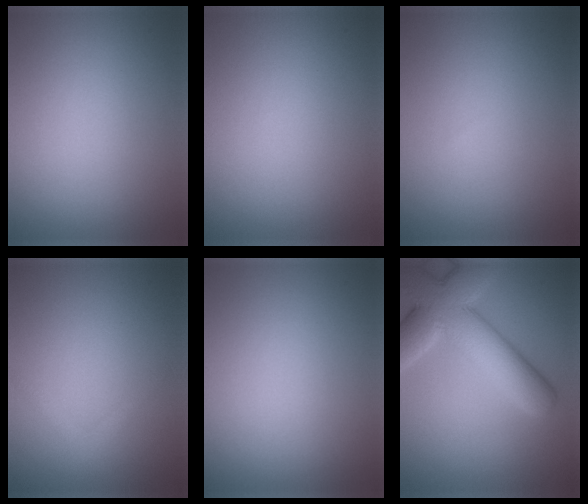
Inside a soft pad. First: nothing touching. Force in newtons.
{"total": 0.0}
{"total": 0.0}
{"total": 1.3, "press": 1.3, "slide": 0.1}
{"total": 0.0}
{"total": 9.9, "press": 9.9, "slide": 0.8}